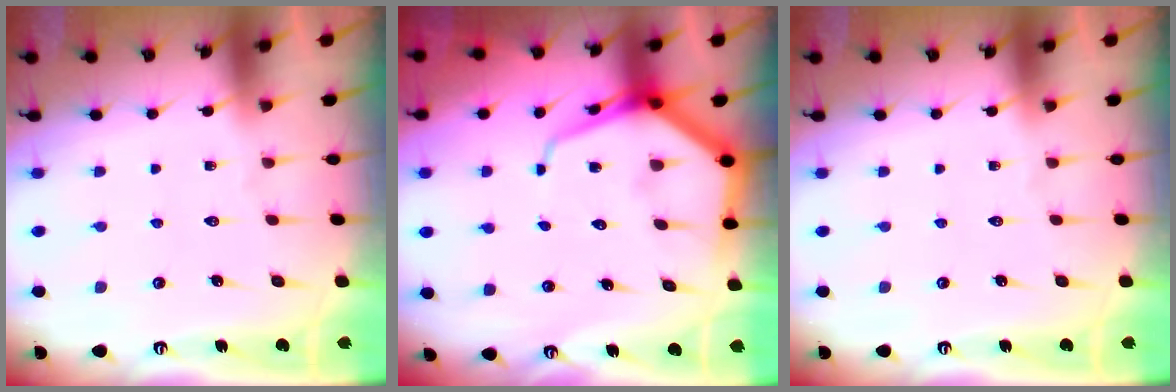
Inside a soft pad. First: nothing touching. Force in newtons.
{"total": 9.5, "press": 9.5, "slide": 1.0}
{"total": 0.0}